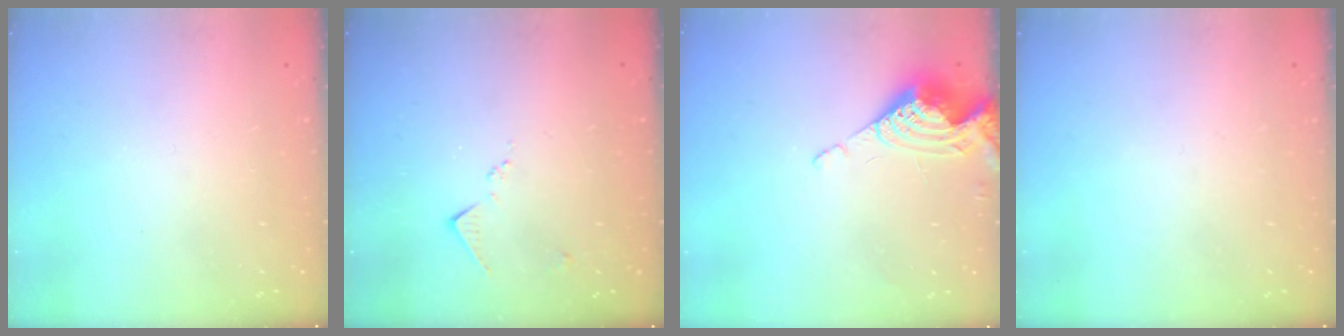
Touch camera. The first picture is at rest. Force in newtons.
{"total": 5.1, "press": 5.0, "slide": 0.7}
{"total": 6.9, "press": 6.9, "slide": 0.6}
{"total": 0.0}